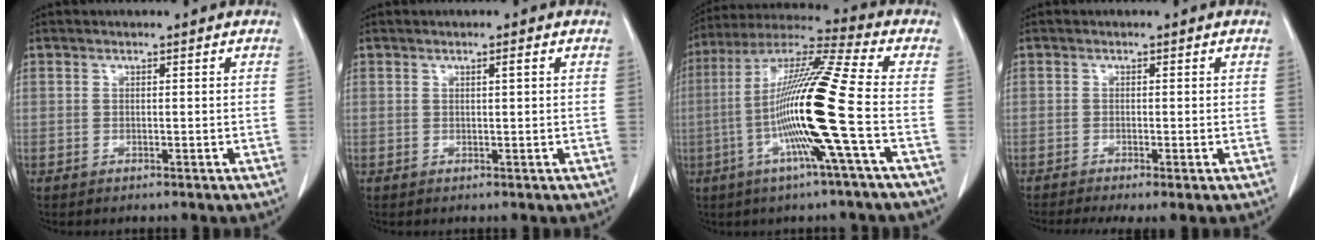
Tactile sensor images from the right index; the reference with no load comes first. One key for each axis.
{"total": 0.9, "fx": 0.4, "fy": 0.0, "fz": 0.9, "tx": -0.014, "ty": 0.001, "tz": 0.006}
{"total": 17.1, "fx": -3.9, "fy": -1.8, "fz": 16.5, "tx": -0.316, "ty": -0.007, "tz": -0.089}
{"total": 4.3, "fx": -2.9, "fy": 0.6, "fz": 3.1, "tx": -0.051, "ty": -0.015, "tz": -0.048}